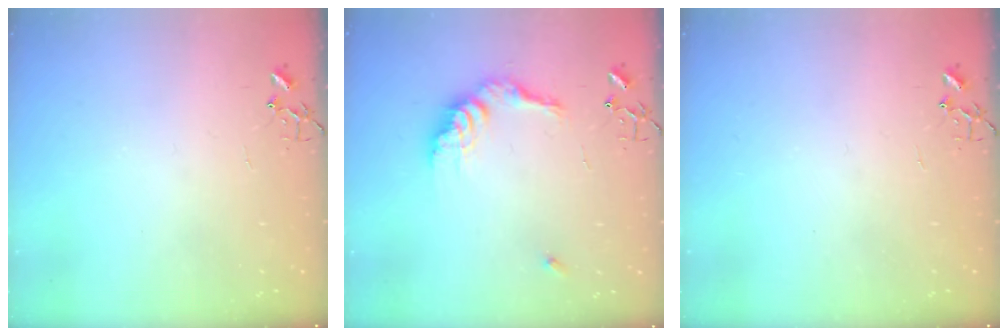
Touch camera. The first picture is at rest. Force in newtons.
{"total": 13.3, "press": 13.2, "slide": 1.1}
{"total": 0.0}